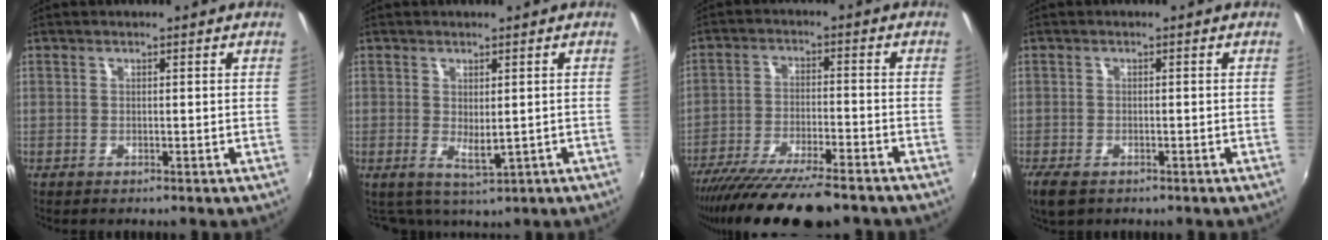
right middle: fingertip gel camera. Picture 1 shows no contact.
{"total": 2.6, "force": [-0.1, 1.4, 2.2], "torque": [-0.034, -0.008, 0.003]}
{"total": 17.4, "force": [-14.4, 2.6, 9.3], "torque": [-0.183, -0.043, -0.234]}
{"total": 4.2, "force": [-2.8, 2.0, 2.5], "torque": [-0.060, -0.017, -0.049]}